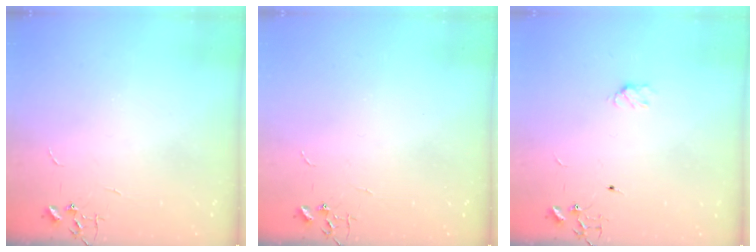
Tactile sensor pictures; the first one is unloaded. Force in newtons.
{"total": 0.0}
{"total": 3.9, "press": 3.8, "slide": 0.9}